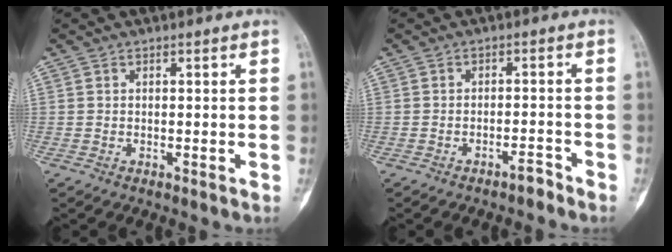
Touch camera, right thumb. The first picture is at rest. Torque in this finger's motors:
{"motor_torque": [1.18, 0.22, 0.39, -0.71, 0.10]}